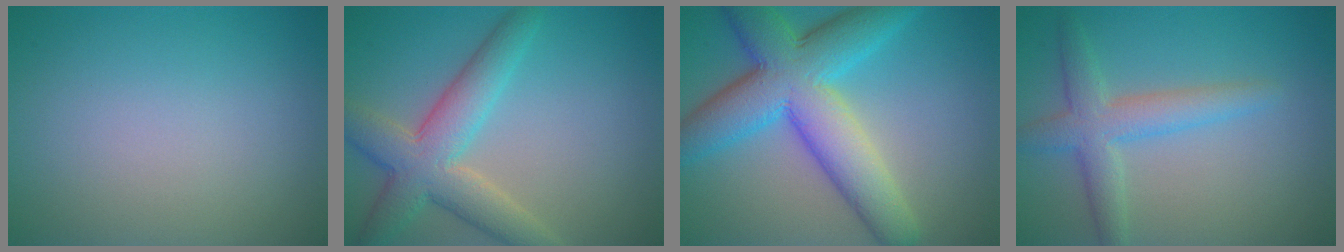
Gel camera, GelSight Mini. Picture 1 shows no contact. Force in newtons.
{"total": 6.2, "press": 6.2, "slide": 0.4}
{"total": 10.5, "press": 10.5, "slide": 0.3}
{"total": 3.9, "press": 3.9, "slide": 0.3}